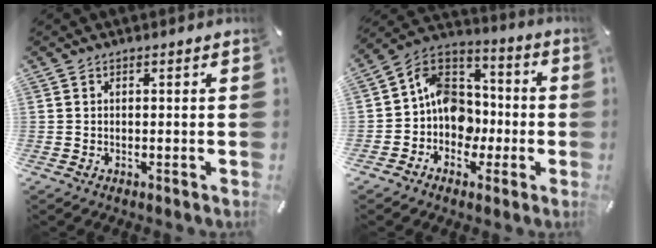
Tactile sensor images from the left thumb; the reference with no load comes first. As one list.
[{"total": 11.7, "force": [-1.8, 10.7, 4.5], "torque": [-0.082, 0.016, -0.023]}]